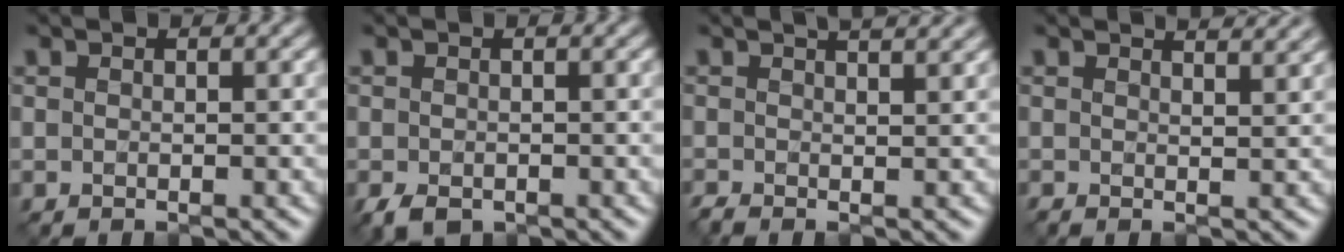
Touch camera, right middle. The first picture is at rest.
{"total": 2.0, "force": [-1.1, 1.2, 1.2], "torque": [-0.027, -0.008, -0.020]}
{"total": 3.5, "force": [1.2, 1.3, 3.0], "torque": [-0.023, 0.015, -0.001]}
{"total": 2.6, "force": [2.1, 0.8, 1.4], "torque": [-0.005, 0.007, 0.018]}